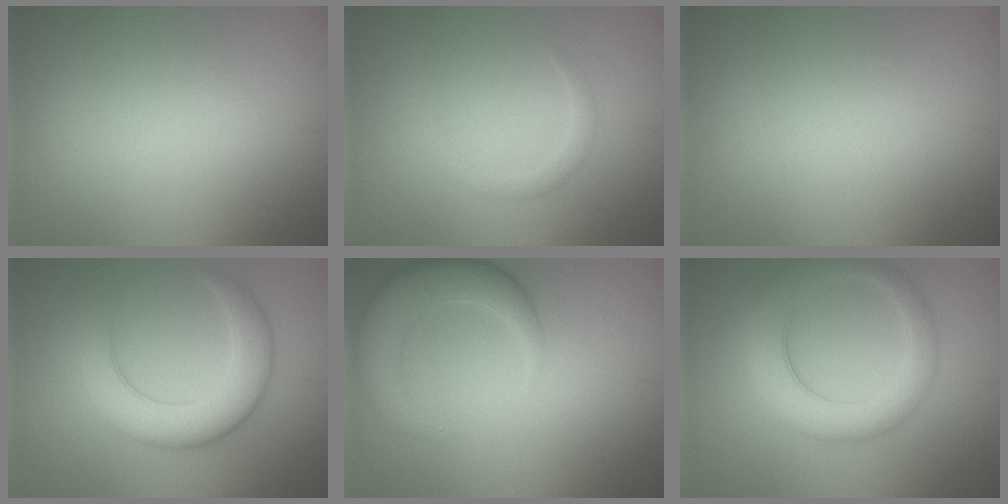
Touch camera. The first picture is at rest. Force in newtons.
{"total": 1.1, "press": 1.1, "slide": 0.1}
{"total": 0.0}
{"total": 5.6, "press": 5.6, "slide": 0.2}
{"total": 5.2, "press": 5.2, "slide": 0.5}
{"total": 5.4, "press": 5.4, "slide": 0.1}